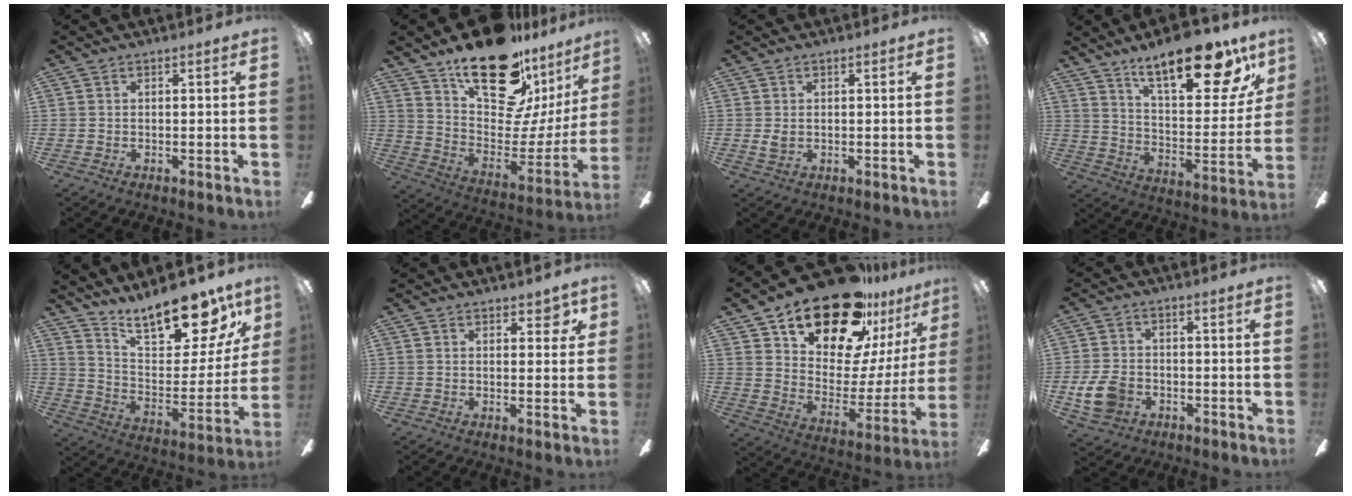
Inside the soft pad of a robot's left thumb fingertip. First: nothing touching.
{"total": 24.7, "force": [16.7, 11.4, 14.1], "torque": [-0.206, -0.111, 0.298]}
{"total": 1.8, "force": [0.2, 1.2, 1.3], "torque": [-0.018, 0.001, 0.001]}
{"total": 23.3, "force": [16.2, 8.0, 14.8], "torque": [-0.221, -0.098, 0.265]}
{"total": 20.8, "force": [17.0, 7.1, 9.6], "torque": [-0.149, -0.119, 0.293]}
{"total": 4.1, "force": [2.8, 2.0, 2.2], "torque": [-0.017, -0.008, 0.045]}
{"total": 24.8, "force": [19.9, 10.3, 10.8], "torque": [-0.171, -0.134, 0.348]}
{"total": 8.5, "force": [-2.7, 6.3, 5.0], "torque": [-0.110, 0.013, -0.050]}